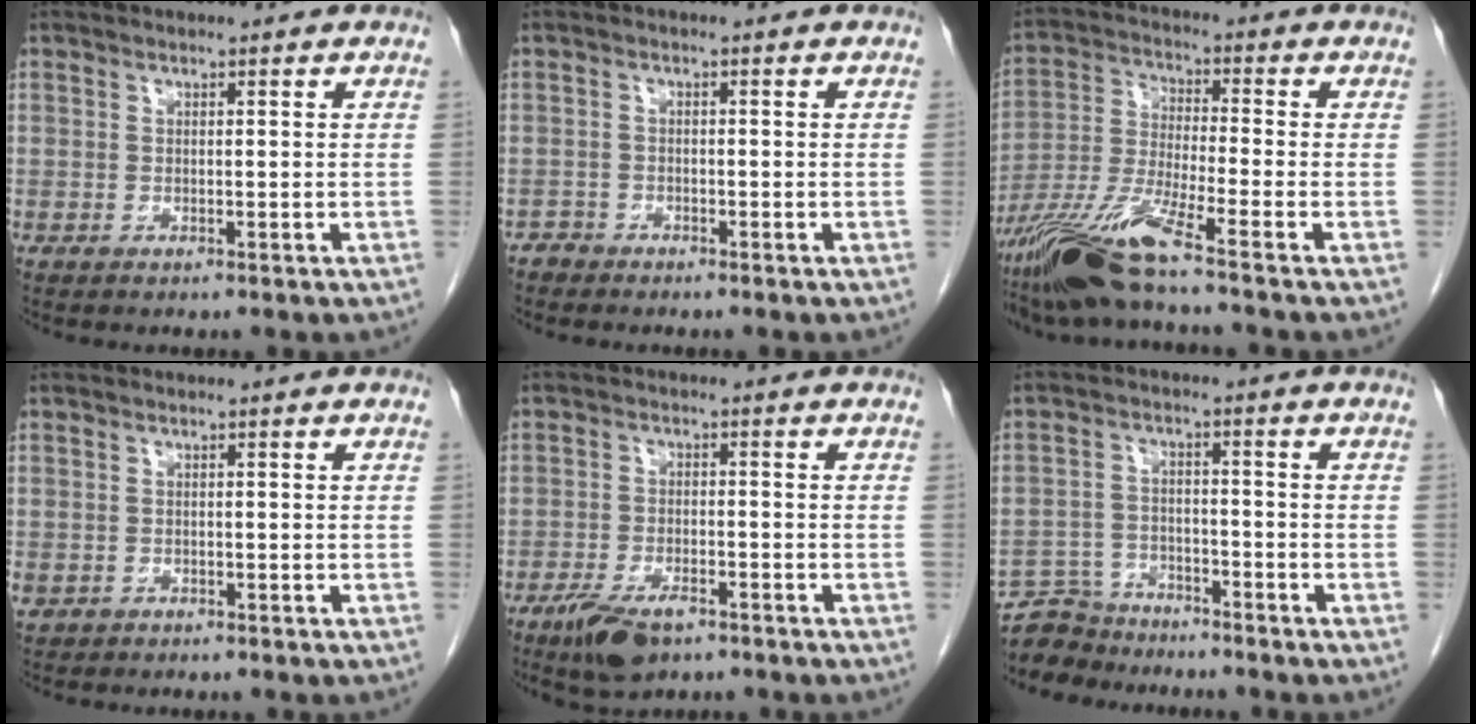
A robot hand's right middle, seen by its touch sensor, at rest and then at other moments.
{"total": 1.3, "force": [-1.2, 0.4, -0.4], "torque": [0.008, 0.001, -0.025]}
{"total": 11.1, "force": [-8.1, -1.0, 7.5], "torque": [-0.160, -0.025, -0.156]}
{"total": 1.2, "force": [-0.4, 1.0, 0.4], "torque": [-0.011, 0.003, -0.002]}
{"total": 6.6, "force": [-4.4, 2.4, 4.3], "torque": [-0.083, -0.008, -0.072]}
{"total": 6.3, "force": [-5.9, 2.1, -0.5], "torque": [0.008, 0.002, -0.110]}